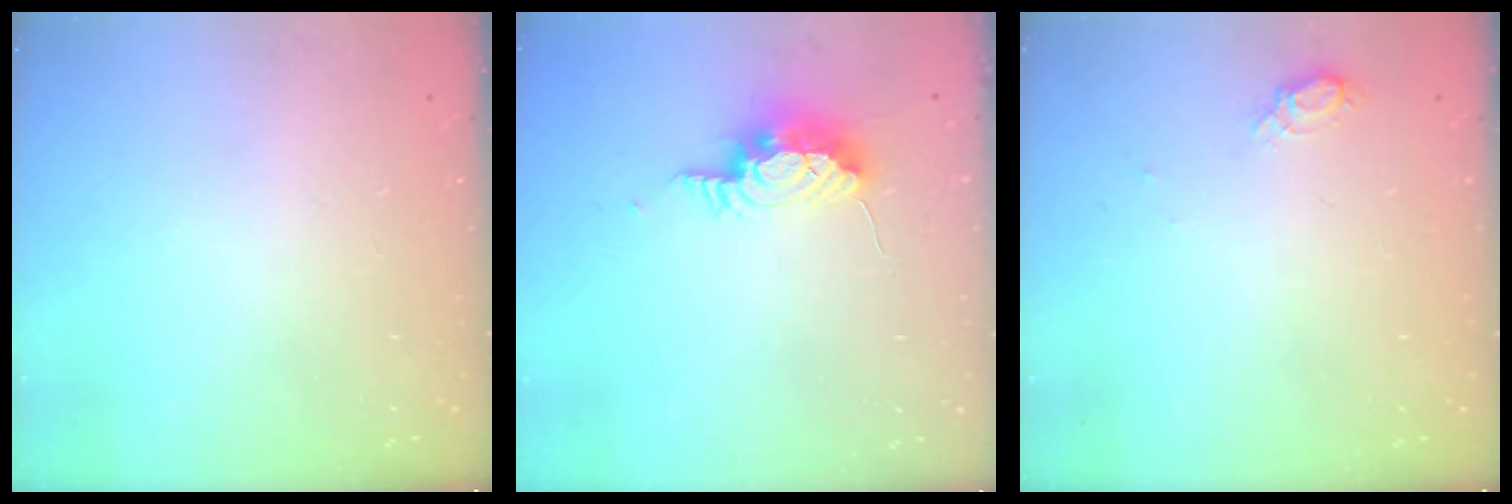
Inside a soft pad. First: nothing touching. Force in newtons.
{"total": 11.7, "press": 9.7, "slide": 6.5}
{"total": 5.2, "press": 4.8, "slide": 1.9}